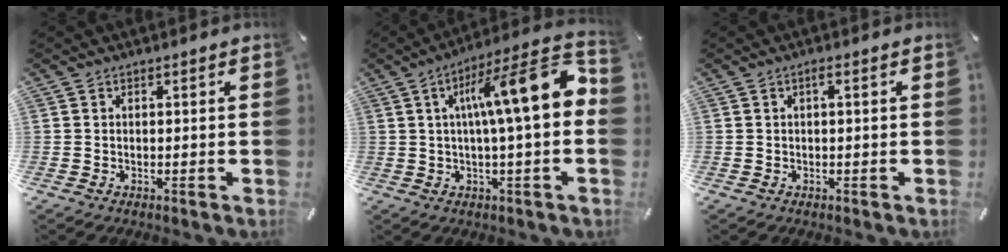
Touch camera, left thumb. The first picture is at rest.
{"total": 15.4, "force": [3.4, 2.3, 14.9], "torque": [-0.236, -0.014, 0.042]}
{"total": 1.2, "force": [0.0, 0.1, 1.2], "torque": [-0.021, 0.000, -0.001]}